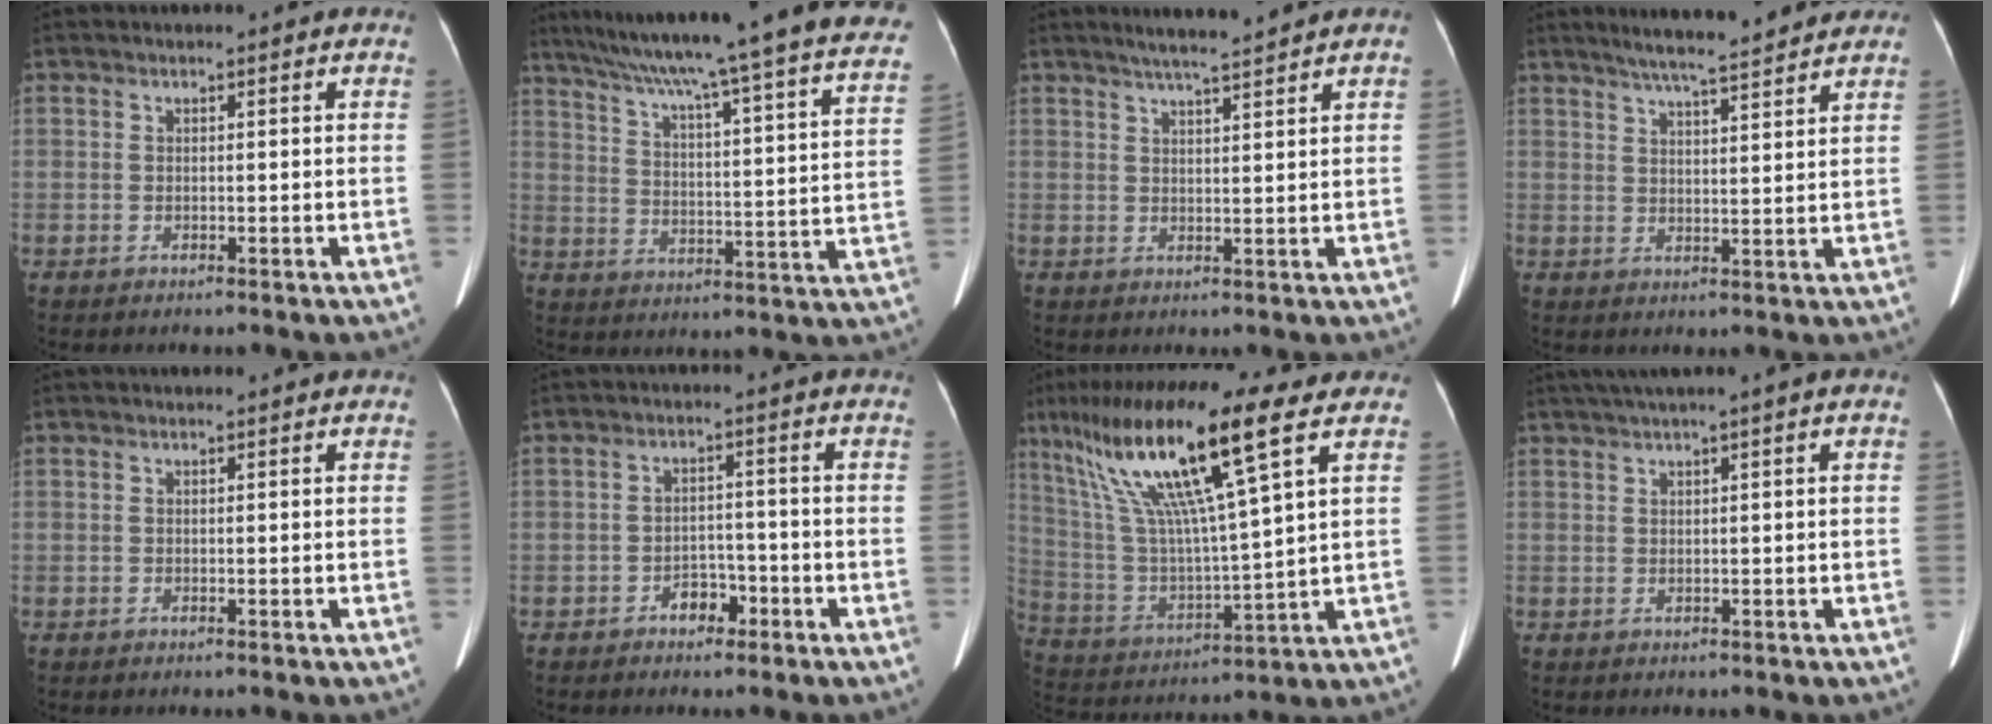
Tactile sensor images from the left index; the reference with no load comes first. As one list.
[{"total": 34.5, "force": [30.4, 0.6, 16.2], "torque": [-0.229, -0.076, 0.382]}, {"total": 4.7, "force": [4.0, -0.8, 2.3], "torque": [-0.040, 0.005, 0.069]}, {"total": 9.7, "force": [8.5, 0.1, 4.7], "torque": [-0.075, 0.015, 0.119]}, {"total": 0.0}, {"total": 3.1, "force": [-2.0, 1.9, 1.4], "torque": [-0.021, 0.009, -0.029]}, {"total": 19.4, "force": [10.2, 0.5, 16.5], "torque": [-0.333, 0.019, 0.186]}, {"total": 3.4, "force": [1.8, -0.6, 2.9], "torque": [-0.057, 0.015, 0.036]}]